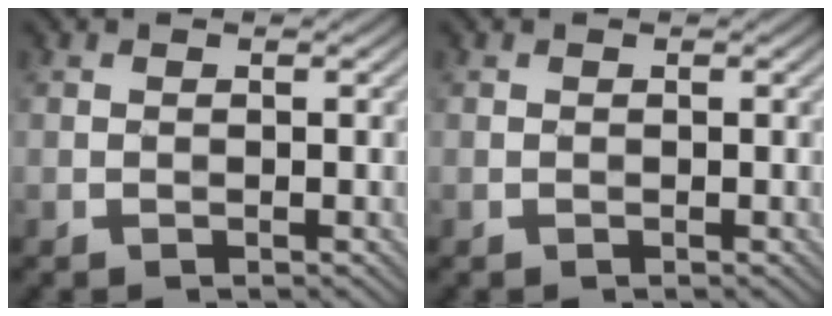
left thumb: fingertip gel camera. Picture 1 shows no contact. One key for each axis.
{"total": 0.0}